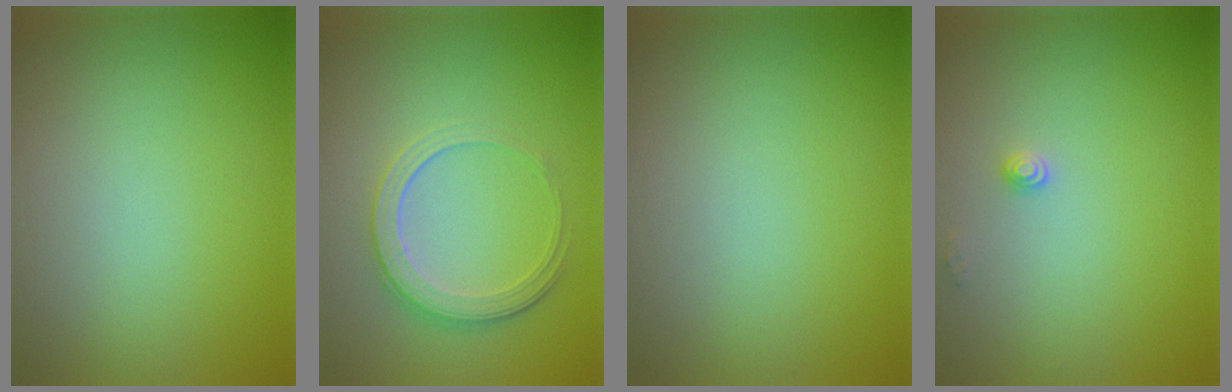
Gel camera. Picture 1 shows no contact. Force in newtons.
{"total": 3.9, "press": 2.8, "slide": 2.8}
{"total": 0.0}
{"total": 0.9, "press": 0.9, "slide": 0.1}